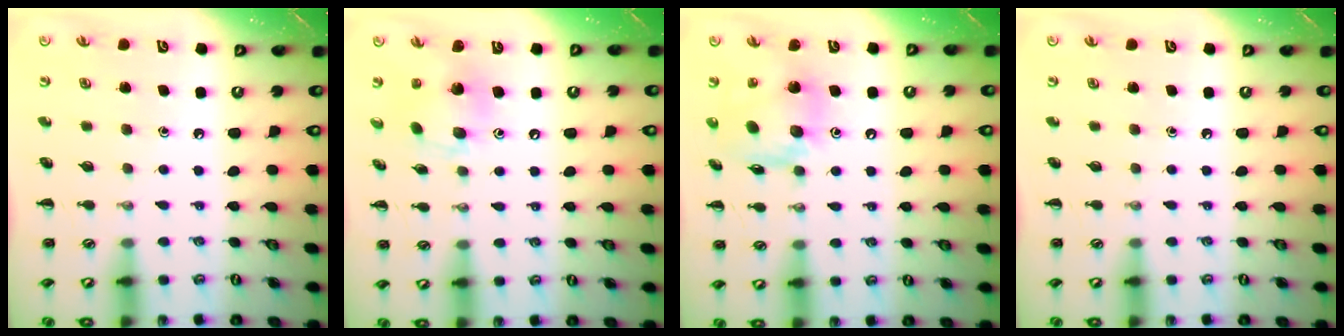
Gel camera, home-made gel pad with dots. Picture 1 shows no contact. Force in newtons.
{"total": 10.8, "press": 10.5, "slide": 2.6}
{"total": 14.4, "press": 14.2, "slide": 2.2}
{"total": 0.0}